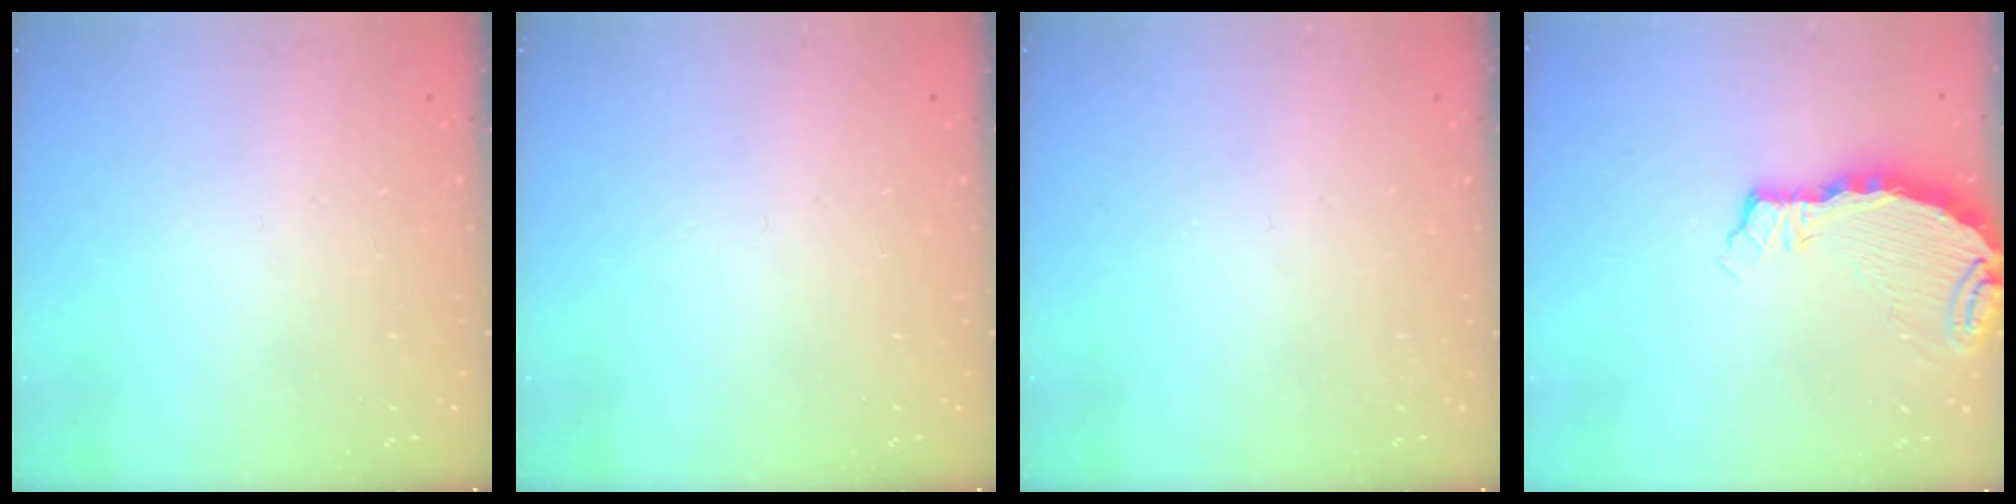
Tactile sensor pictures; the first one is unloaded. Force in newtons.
{"total": 0.0}
{"total": 0.0}
{"total": 5.3, "press": 5.3, "slide": 0.6}